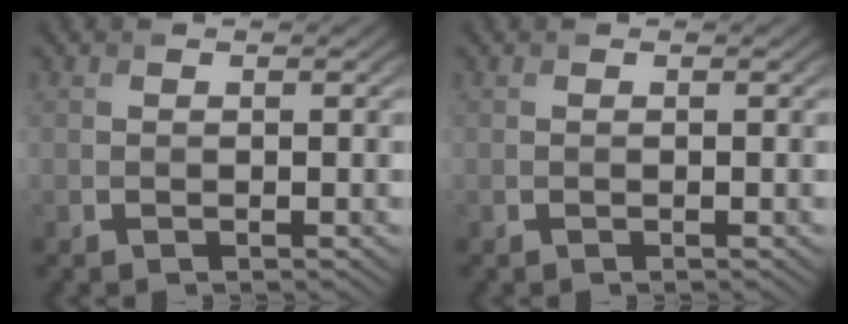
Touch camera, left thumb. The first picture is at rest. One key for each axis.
{"total": 0.0}